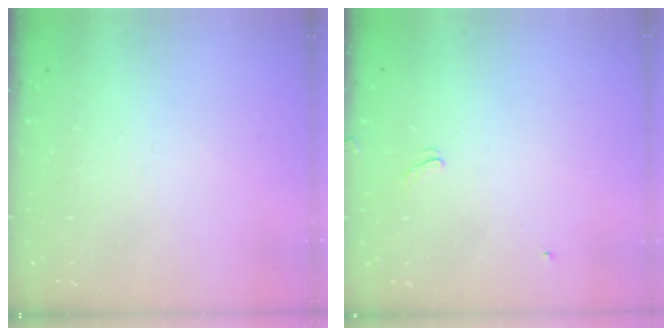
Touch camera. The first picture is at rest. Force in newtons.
{"total": 2.1, "press": 2.1, "slide": 0.5}